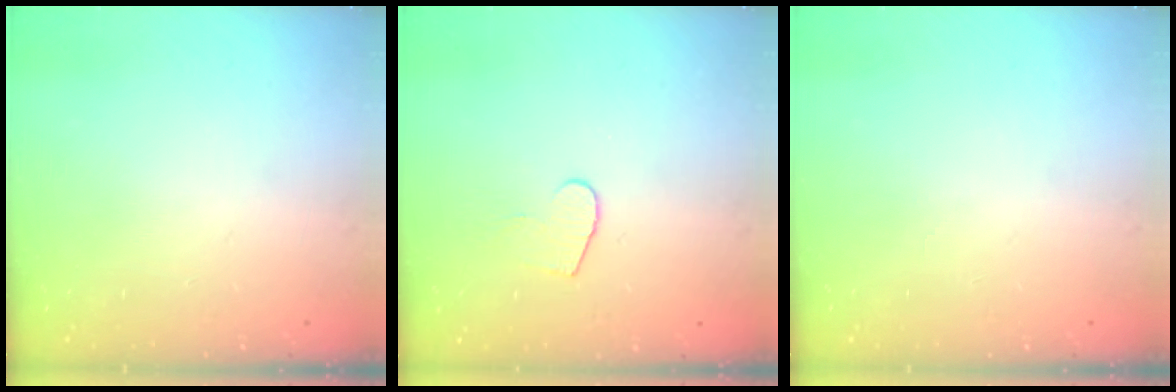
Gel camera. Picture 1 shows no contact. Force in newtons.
{"total": 5.8, "press": 5.8, "slide": 0.4}
{"total": 0.0}